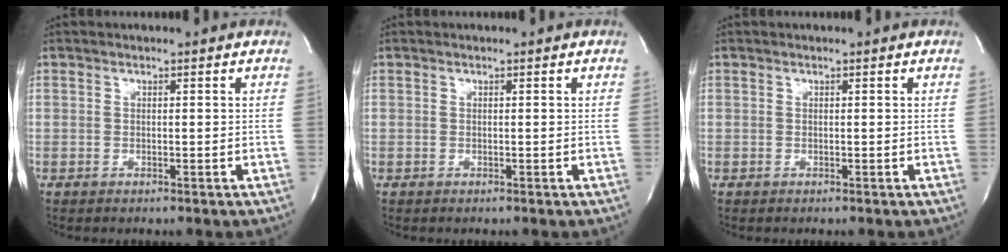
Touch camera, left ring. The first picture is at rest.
{"total": 0.0}
{"total": 0.0}